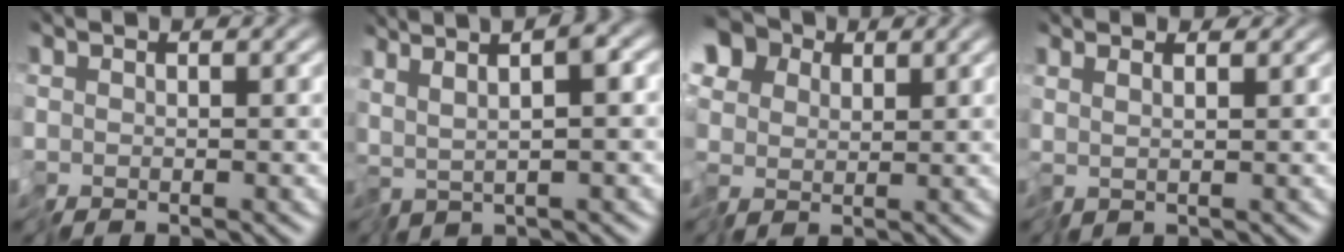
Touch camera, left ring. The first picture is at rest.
{"total": 5.6, "force": [2.1, 0.9, 5.2], "torque": [-0.094, 0.017, 0.042]}
{"total": 6.9, "force": [2.9, 5.3, 3.4], "torque": [-0.071, 0.028, 0.034]}
{"total": 1.2, "force": [1.1, -0.1, 0.5], "torque": [-0.013, 0.008, 0.024]}